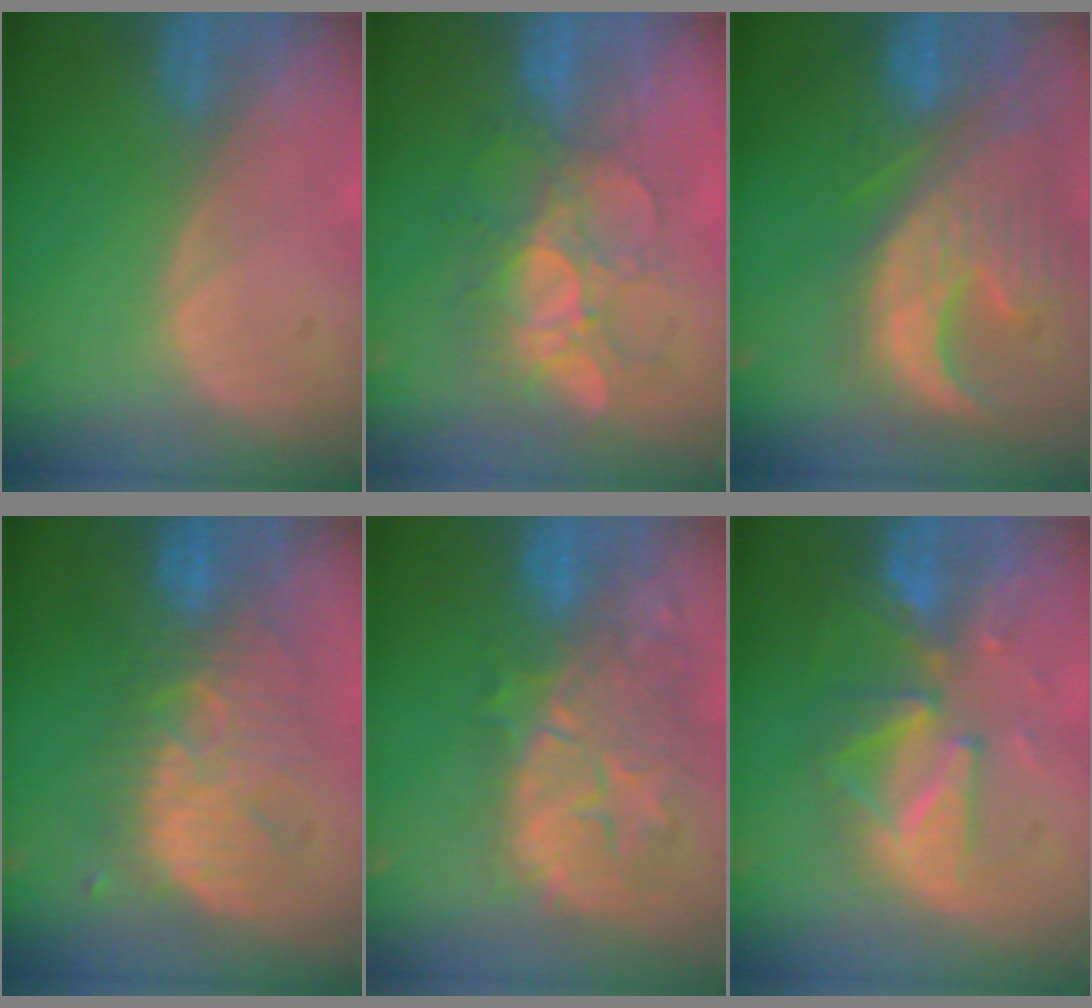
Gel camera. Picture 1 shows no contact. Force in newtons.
{"total": 9.2, "press": 8.2, "slide": 4.3}
{"total": 13.0, "press": 11.2, "slide": 6.6}
{"total": 9.1, "press": 9.1, "slide": 0.6}
{"total": 11.3, "press": 10.4, "slide": 4.3}
{"total": 9.9, "press": 8.8, "slide": 4.7}